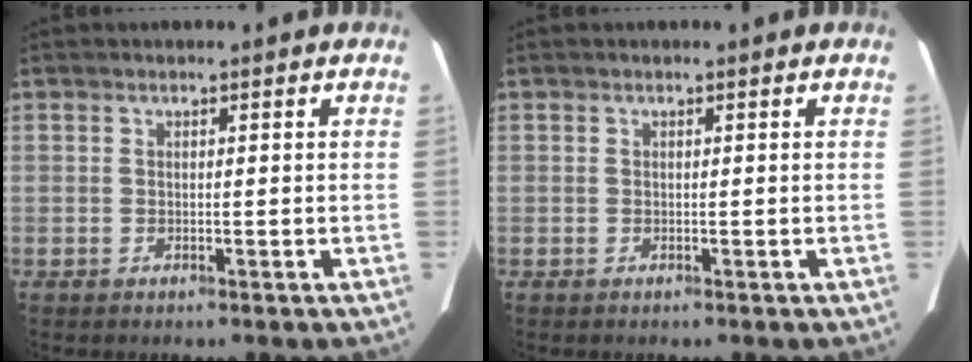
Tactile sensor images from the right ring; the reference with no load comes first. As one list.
[{"total": 0.0}]